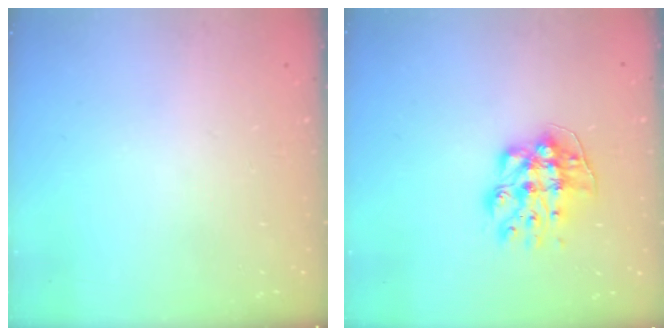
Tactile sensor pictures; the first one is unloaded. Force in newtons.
{"total": 11.1, "press": 11.1, "slide": 0.8}